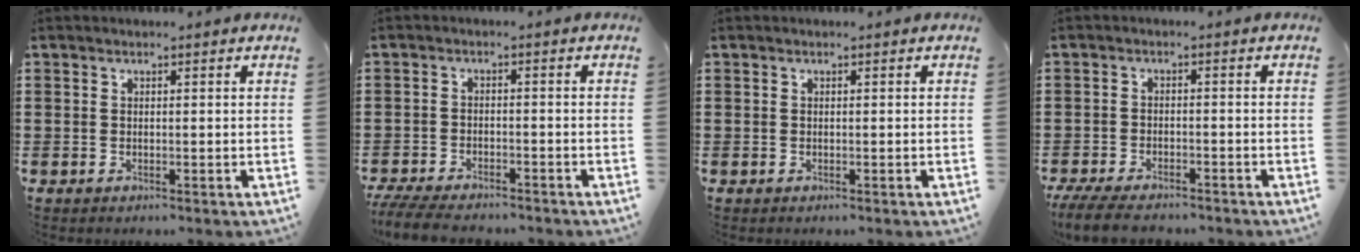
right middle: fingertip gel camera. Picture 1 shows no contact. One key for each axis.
{"total": 4.2, "fx": -4.0, "fy": 0.6, "fz": 1.2, "tx": -0.033, "ty": -0.005, "tz": -0.084}
{"total": 0.0}
{"total": 4.2, "fx": -3.9, "fy": 0.7, "fz": 1.6, "tx": -0.045, "ty": -0.008, "tz": -0.081}